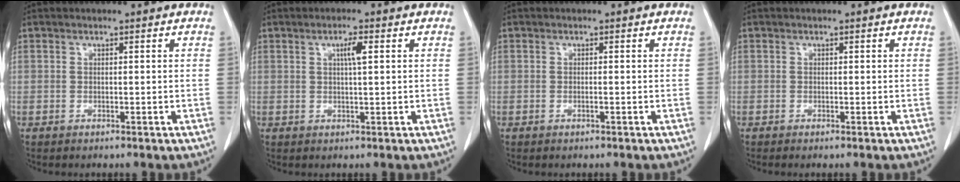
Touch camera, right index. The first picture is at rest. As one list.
[{"total": 2.5, "force": [0.8, 0.1, 2.4], "torque": [-0.042, 0.001, 0.013]}, {"total": 0.0}, {"total": 0.0}]